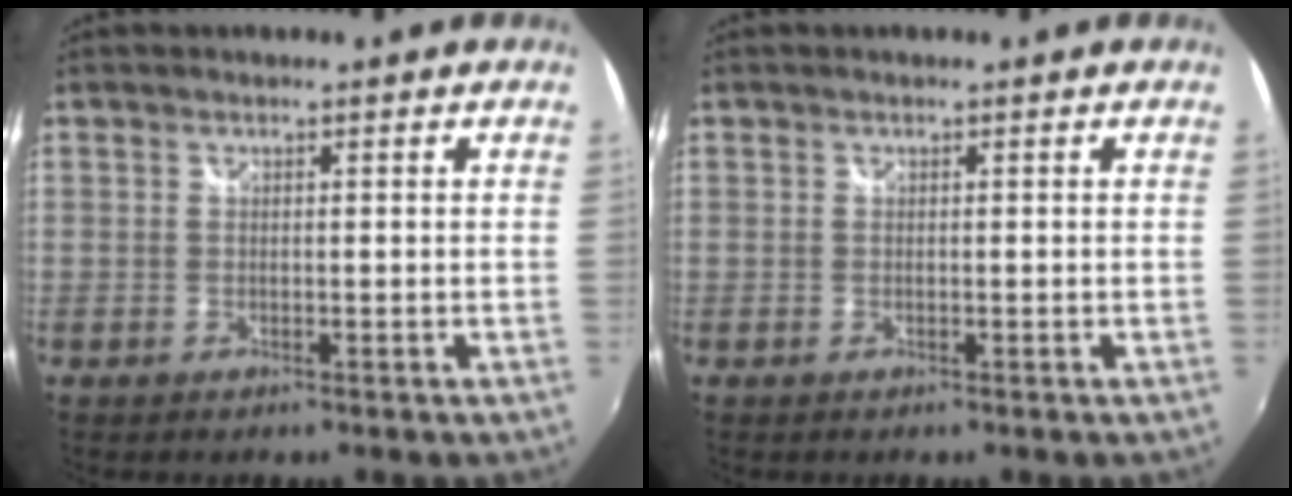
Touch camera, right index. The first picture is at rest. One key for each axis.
{"total": 0.0}